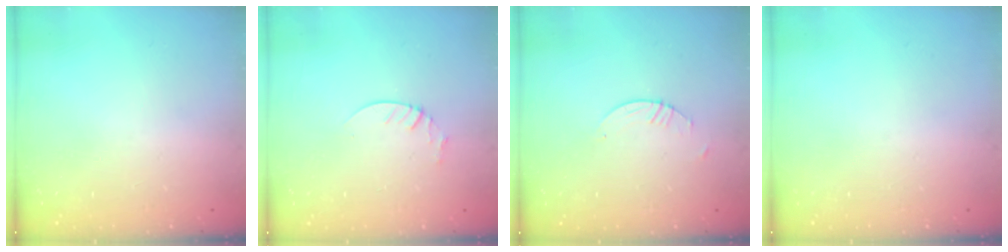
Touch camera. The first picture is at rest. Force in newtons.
{"total": 2.1, "press": 2.1, "slide": 0.2}
{"total": 0.8, "press": 0.8, "slide": 0.2}
{"total": 0.0}